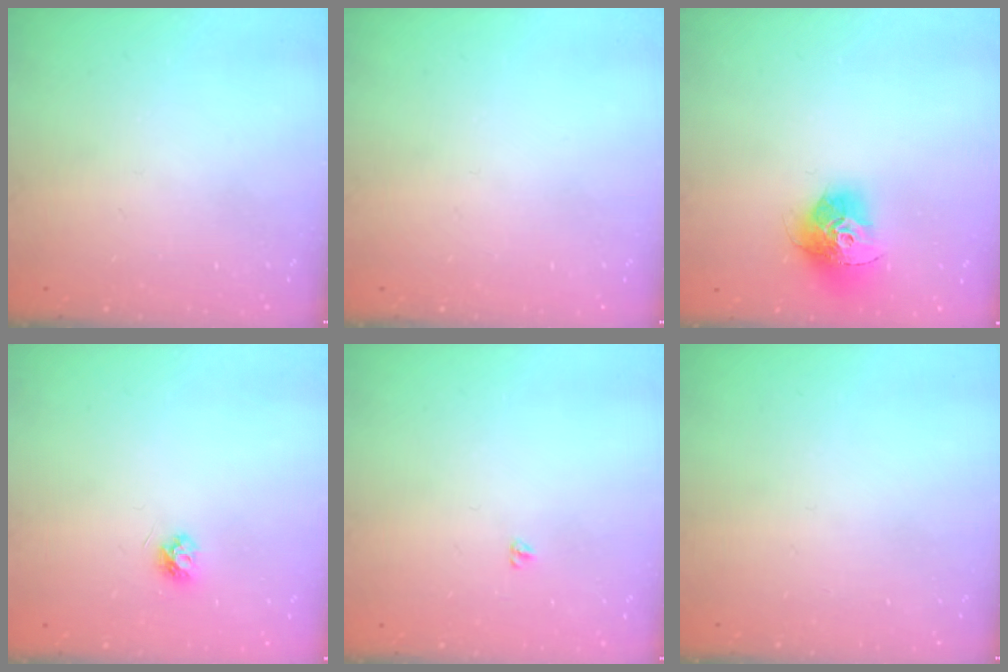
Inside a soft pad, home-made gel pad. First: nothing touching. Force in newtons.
{"total": 0.0}
{"total": 14.4, "press": 14.3, "slide": 1.3}
{"total": 4.5, "press": 4.5, "slide": 0.6}
{"total": 3.1, "press": 3.0, "slide": 0.4}
{"total": 0.0}